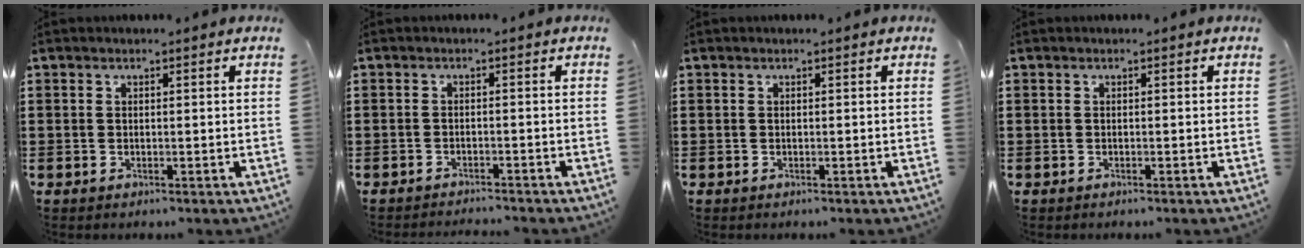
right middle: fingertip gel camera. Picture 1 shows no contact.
{"total": 1.6, "force": [-1.6, -0.1, -0.1], "torque": [-0.004, 0.000, -0.034]}
{"total": 0.0}
{"total": 0.0}